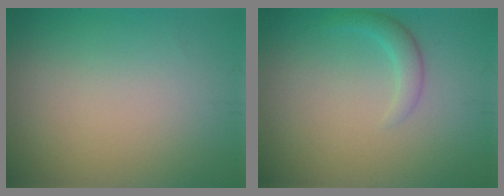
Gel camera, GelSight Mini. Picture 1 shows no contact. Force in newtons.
{"total": 1.8, "press": 1.8, "slide": 0.1}